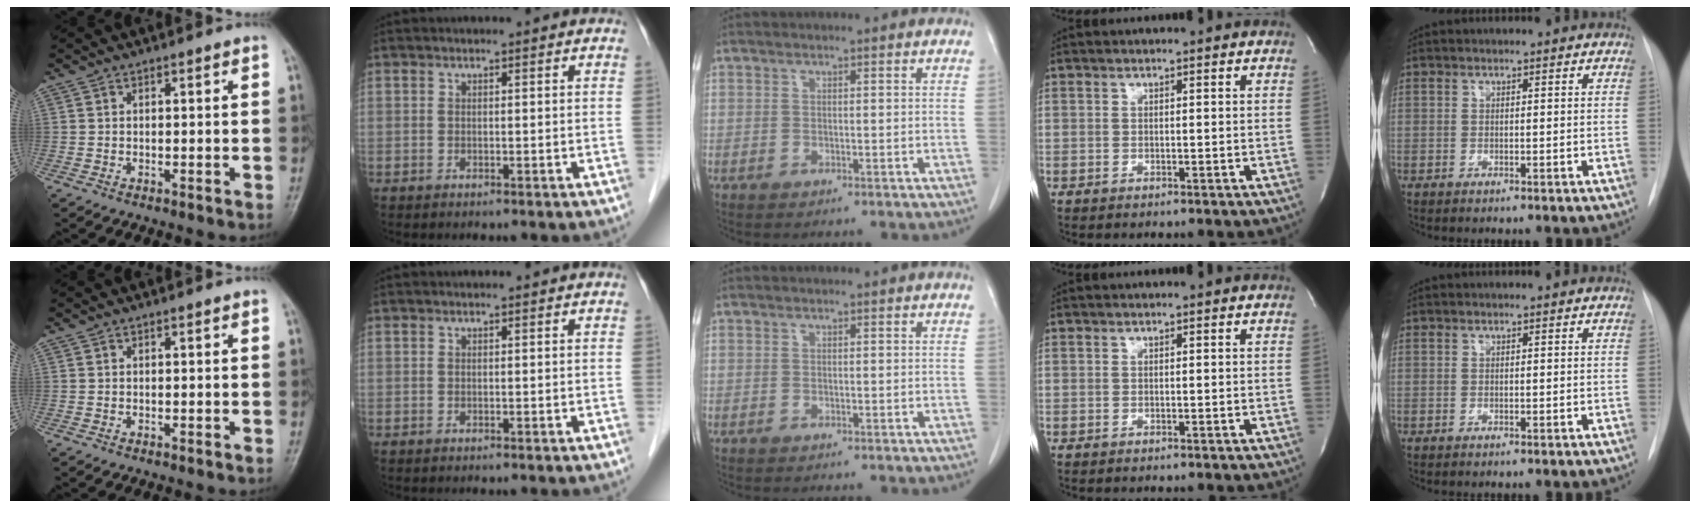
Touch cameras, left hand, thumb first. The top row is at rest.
{}